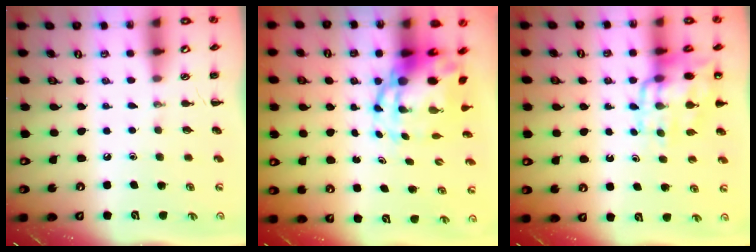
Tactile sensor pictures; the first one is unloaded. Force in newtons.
{"total": 8.1, "press": 7.8, "slide": 2.0}
{"total": 13.0, "press": 12.6, "slide": 2.9}